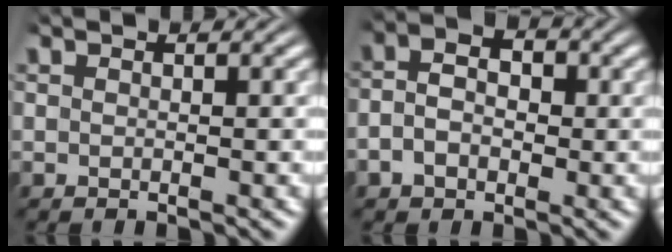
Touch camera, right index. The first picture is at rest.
{"total": 4.9, "force": [-0.3, 3.6, 3.3], "torque": [-0.059, 0.001, -0.012]}